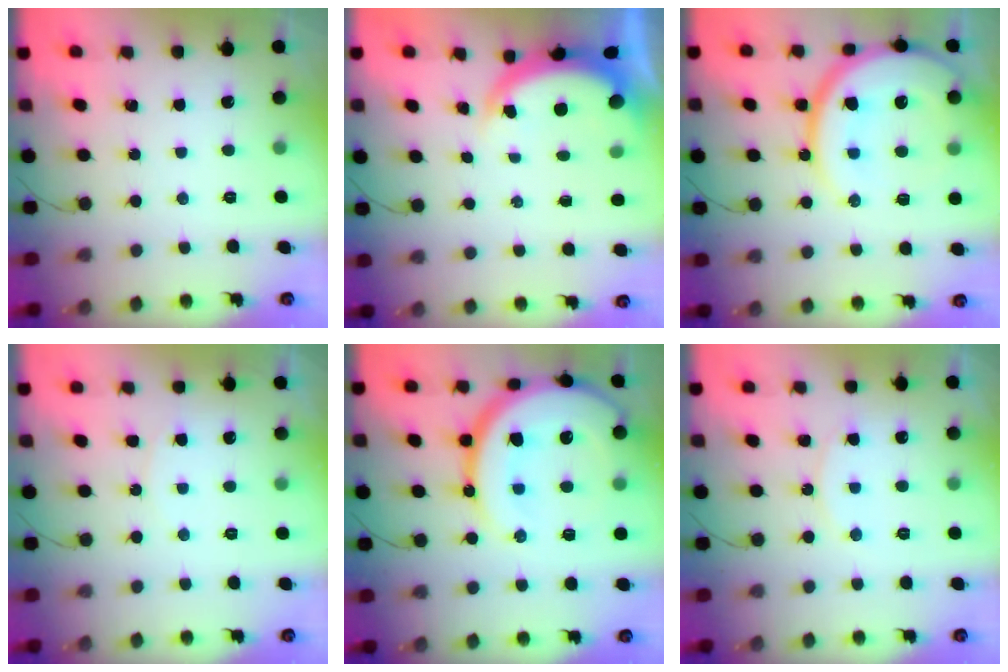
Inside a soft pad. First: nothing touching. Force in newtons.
{"total": 4.0, "press": 3.9, "slide": 0.6}
{"total": 21.4, "press": 21.3, "slide": 2.1}
{"total": 3.9, "press": 3.8, "slide": 0.5}
{"total": 23.0, "press": 22.9, "slide": 2.4}
{"total": 7.5, "press": 7.5, "slide": 0.5}